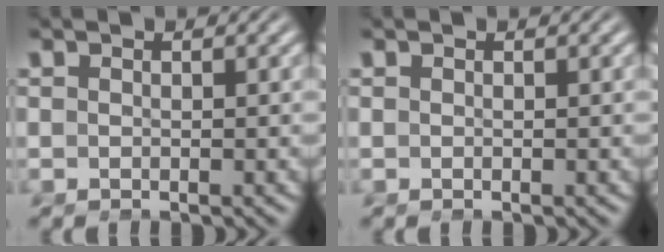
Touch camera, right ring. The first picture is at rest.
{"total": 0.0}